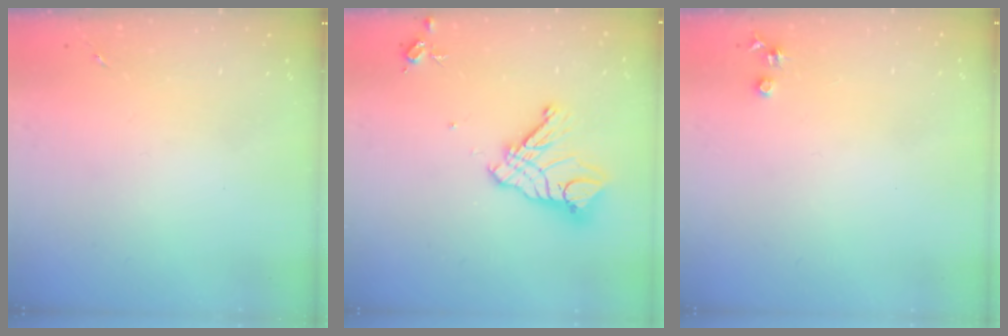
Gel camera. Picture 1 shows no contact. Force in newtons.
{"total": 14.6, "press": 14.6, "slide": 1.5}
{"total": 3.6, "press": 3.5, "slide": 0.5}